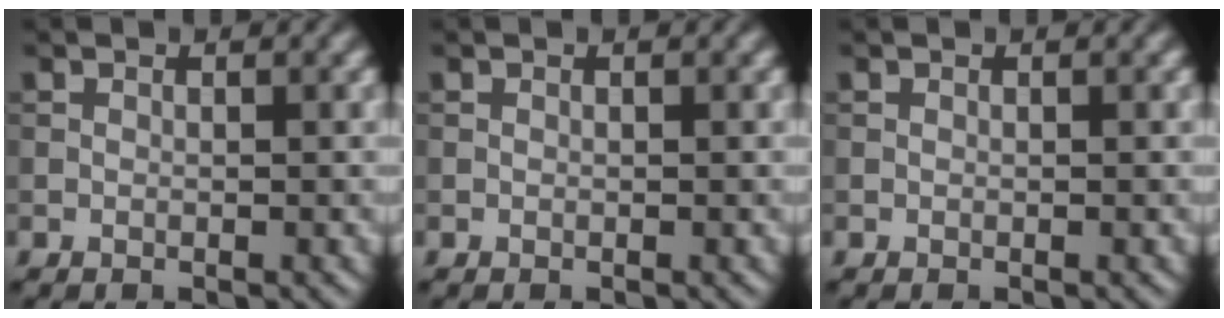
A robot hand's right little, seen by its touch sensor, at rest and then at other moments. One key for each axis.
{"total": 0.0}
{"total": 0.0}